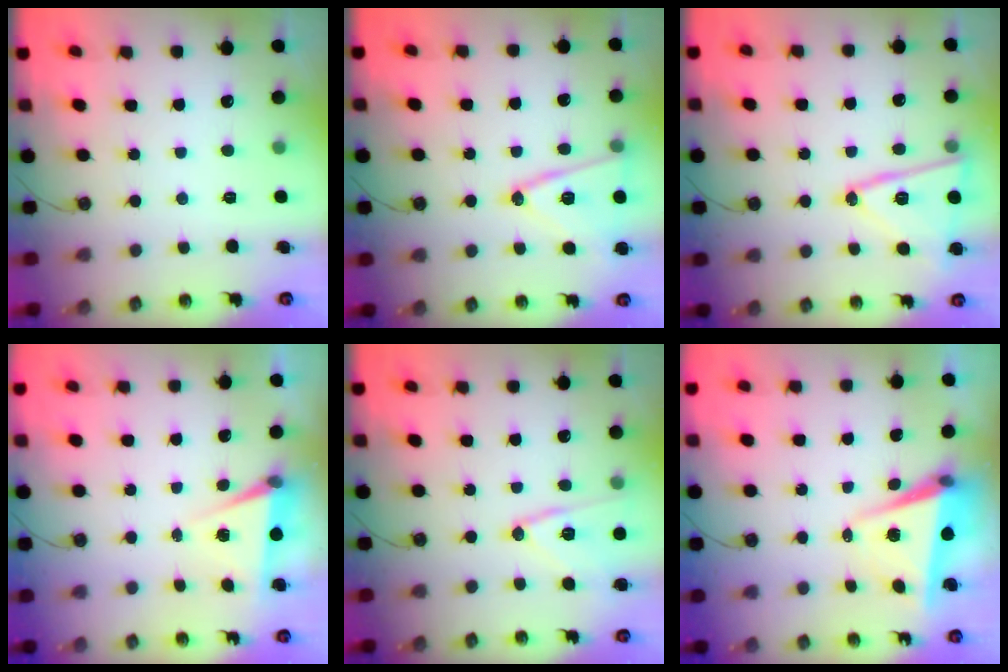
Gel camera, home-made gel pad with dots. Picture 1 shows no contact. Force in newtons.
{"total": 15.1, "press": 14.7, "slide": 3.5}
{"total": 15.9, "press": 15.9, "slide": 1.3}
{"total": 6.0, "press": 4.0, "slide": 4.5}
{"total": 12.2, "press": 12.0, "slide": 2.3}
{"total": 5.9, "press": 4.7, "slide": 3.6}